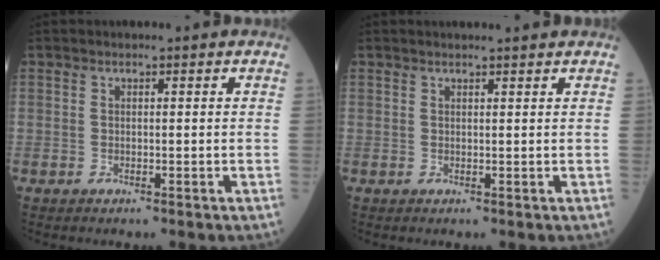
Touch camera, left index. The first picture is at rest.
{"total": 4.0, "force": [3.7, 0.0, 1.4], "torque": [-0.017, 0.017, 0.045]}